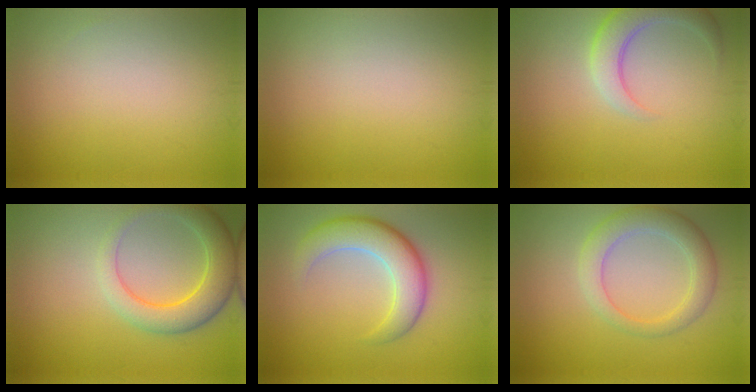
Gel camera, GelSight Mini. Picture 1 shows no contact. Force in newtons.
{"total": 0.0}
{"total": 4.1, "press": 4.1, "slide": 0.3}
{"total": 5.1, "press": 5.1, "slide": 0.5}
{"total": 5.8, "press": 5.8, "slide": 0.4}
{"total": 3.0, "press": 3.0, "slide": 0.3}